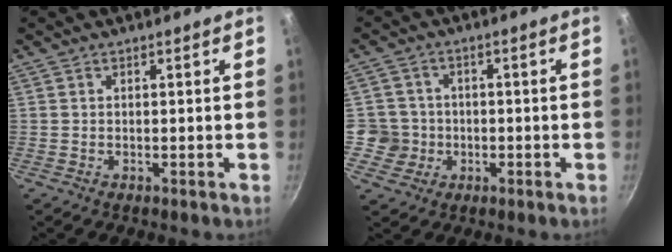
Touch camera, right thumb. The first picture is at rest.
{"total": 5.6, "force": [-0.9, 5.5, 0.5], "torque": [0.028, 0.019, -0.017]}